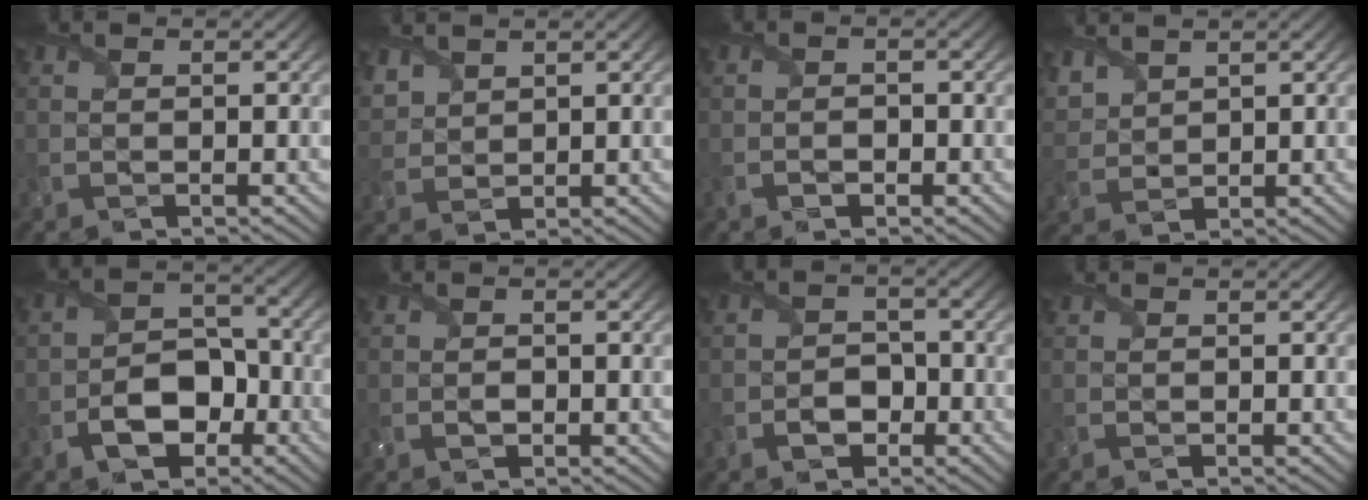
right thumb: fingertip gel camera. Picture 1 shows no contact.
{"total": 4.1, "force": [3.0, 2.2, 1.7], "torque": [-0.055, 0.004, 0.068]}
{"total": 1.6, "force": [-0.8, 1.0, 0.9], "torque": [-0.015, -0.004, -0.014]}
{"total": 4.9, "force": [3.6, 2.4, 2.2], "torque": [-0.070, 0.009, 0.077]}
{"total": 6.7, "force": [-3.1, 4.3, 4.1], "torque": [-0.067, -0.001, -0.059]}
{"total": 1.2, "force": [-0.4, 0.9, 0.7], "torque": [-0.013, -0.005, -0.009]}
{"total": 3.1, "force": [-1.4, 2.3, 1.6], "torque": [-0.017, 0.002, -0.032]}
{"total": 0.0}